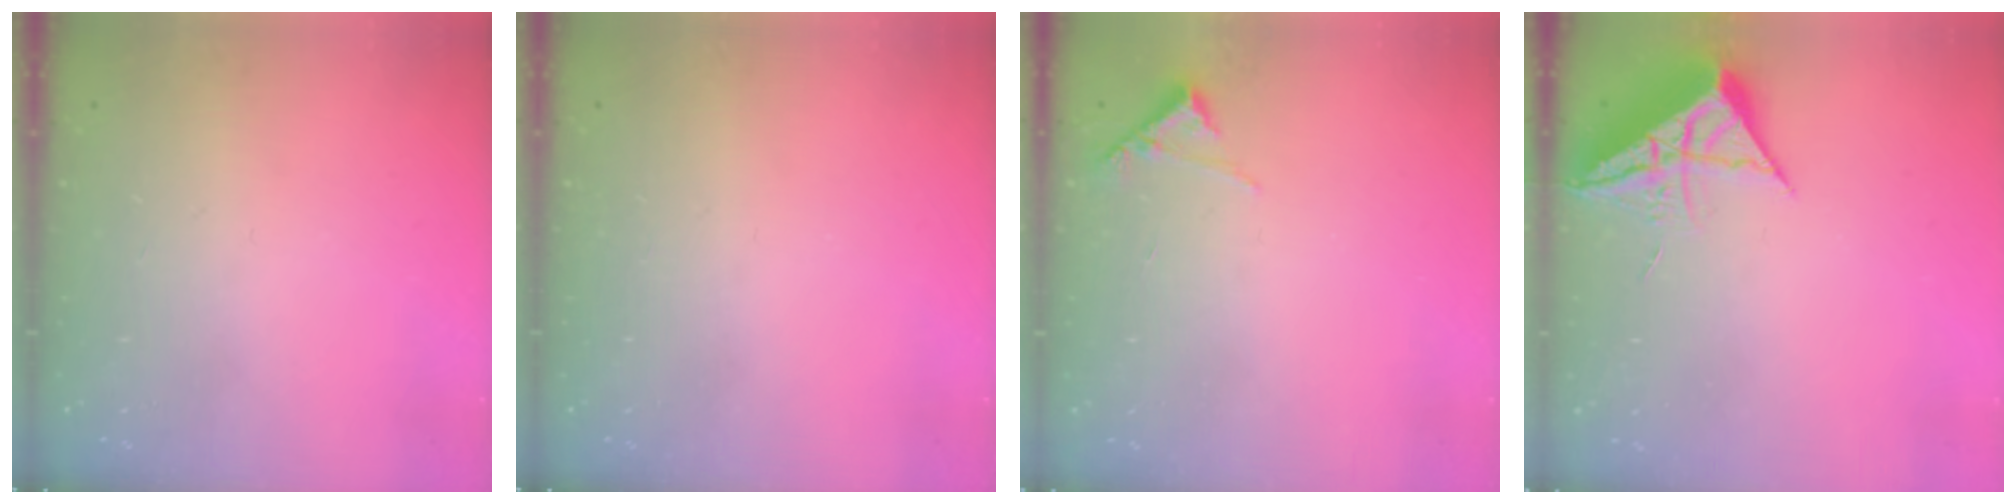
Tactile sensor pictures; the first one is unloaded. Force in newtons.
{"total": 0.0}
{"total": 6.4, "press": 6.4, "slide": 0.2}
{"total": 10.0, "press": 9.9, "slide": 0.8}